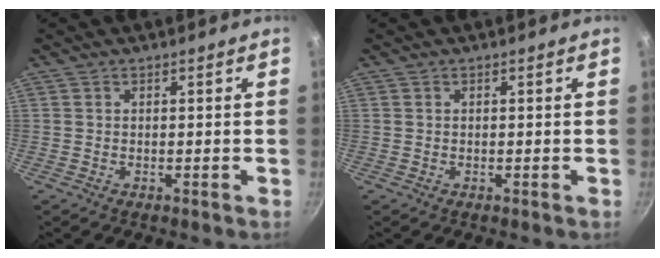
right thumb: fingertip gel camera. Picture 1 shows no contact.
{"total": 0.0}